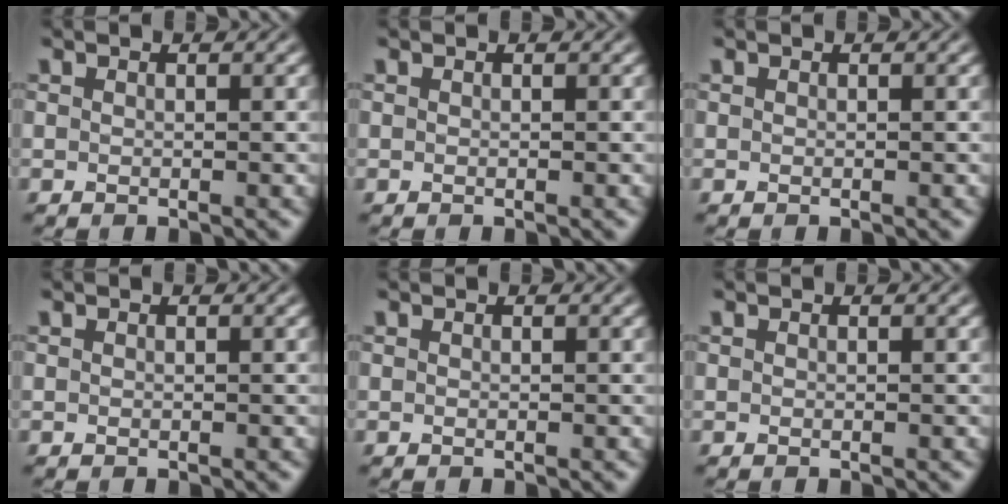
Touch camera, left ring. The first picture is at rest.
{"total": 0.0}
{"total": 0.0}
{"total": 0.0}
{"total": 0.0}
{"total": 0.0}